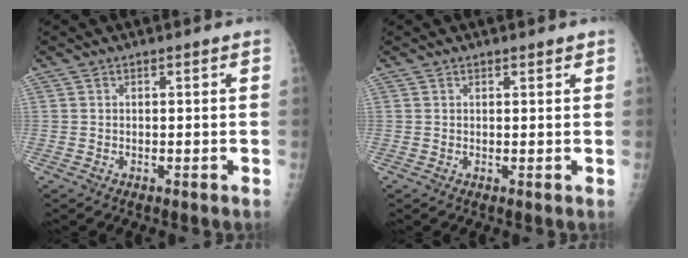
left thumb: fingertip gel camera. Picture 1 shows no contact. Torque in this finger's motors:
{"motor_torque": [-0.16, 0.01, 0.02, 0.02, 0.03]}